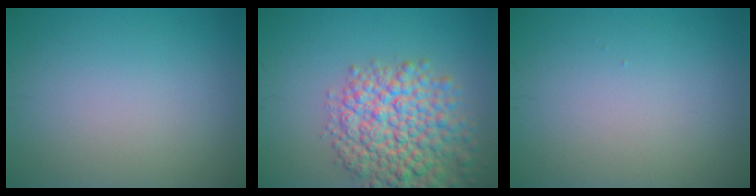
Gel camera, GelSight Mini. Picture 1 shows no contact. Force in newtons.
{"total": 8.3, "press": 8.3, "slide": 0.3}
{"total": 0.0}